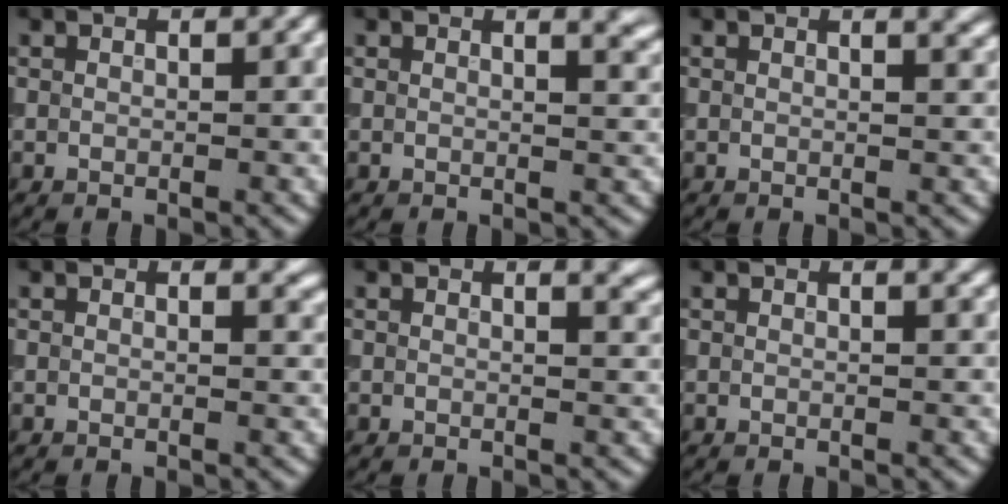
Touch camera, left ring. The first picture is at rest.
{"total": 3.1, "force": [1.9, 1.4, 2.0], "torque": [0.003, 0.007, 0.014]}
{"total": 2.2, "force": [1.5, 0.9, 1.3], "torque": [0.001, 0.003, 0.011]}
{"total": 0.8, "force": [0.6, 0.2, 0.5], "torque": [-0.003, -0.002, 0.009]}
{"total": 2.2, "force": [1.5, 0.8, 1.3], "torque": [0.000, 0.001, 0.015]}
{"total": 1.1, "force": [0.8, 0.4, 0.7], "torque": [-0.002, 0.003, 0.007]}